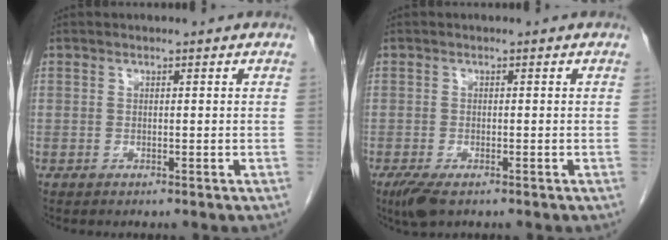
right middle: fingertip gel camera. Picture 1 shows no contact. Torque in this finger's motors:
{"motor_torque": [0.64, -0.18, 0.25, 0.05]}